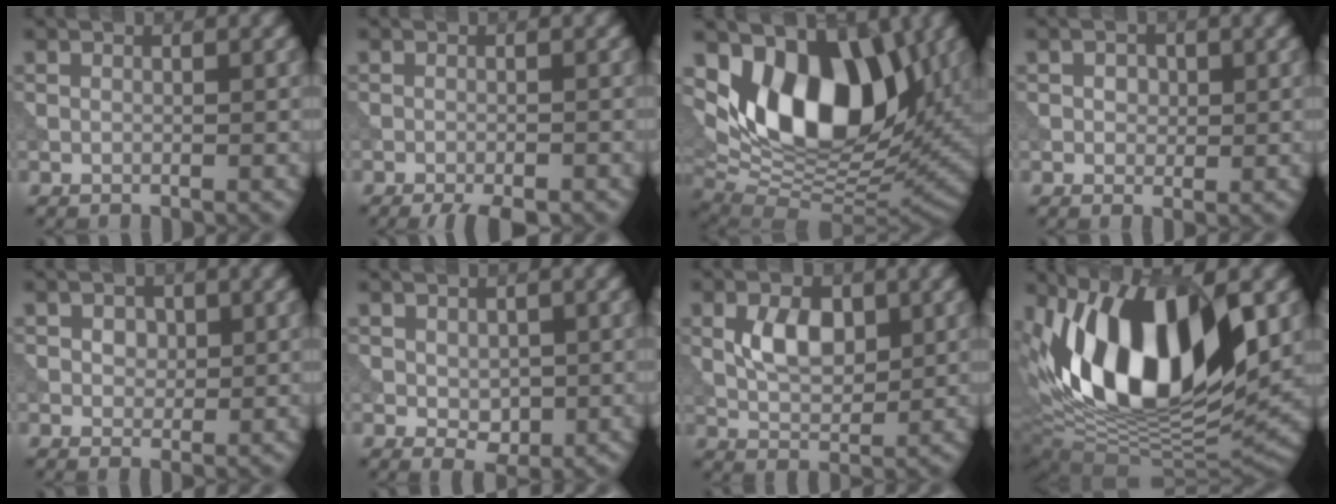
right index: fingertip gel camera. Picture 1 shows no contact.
{"total": 2.3, "force": [-1.9, 0.5, 1.3], "torque": [-0.017, 0.000, -0.031]}
{"total": 11.9, "force": [3.5, 6.9, 9.0], "torque": [-0.133, -0.013, 0.061]}
{"total": 1.7, "force": [0.3, 1.2, 1.2], "torque": [-0.019, 0.001, 0.001]}
{"total": 2.2, "force": [0.7, 1.5, 1.4], "torque": [-0.025, 0.001, 0.004]}
{"total": 2.4, "force": [-0.1, 1.7, 1.8], "torque": [-0.028, -0.009, 0.002]}
{"total": 4.0, "force": [0.7, 2.4, 3.1], "torque": [-0.061, -0.001, 0.013]}
{"total": 14.1, "force": [3.6, 6.9, 11.8], "torque": [-0.208, 0.002, 0.053]}